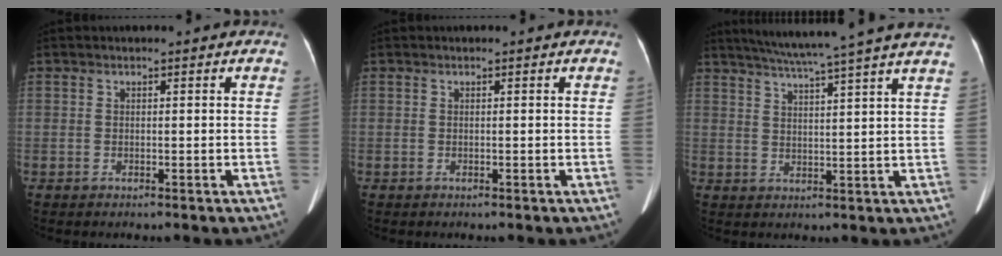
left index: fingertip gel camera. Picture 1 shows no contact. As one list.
[{"total": 0.0}, {"total": 15.4, "force": [12.9, -1.7, 8.1], "torque": [-0.137, 0.002, 0.167]}]